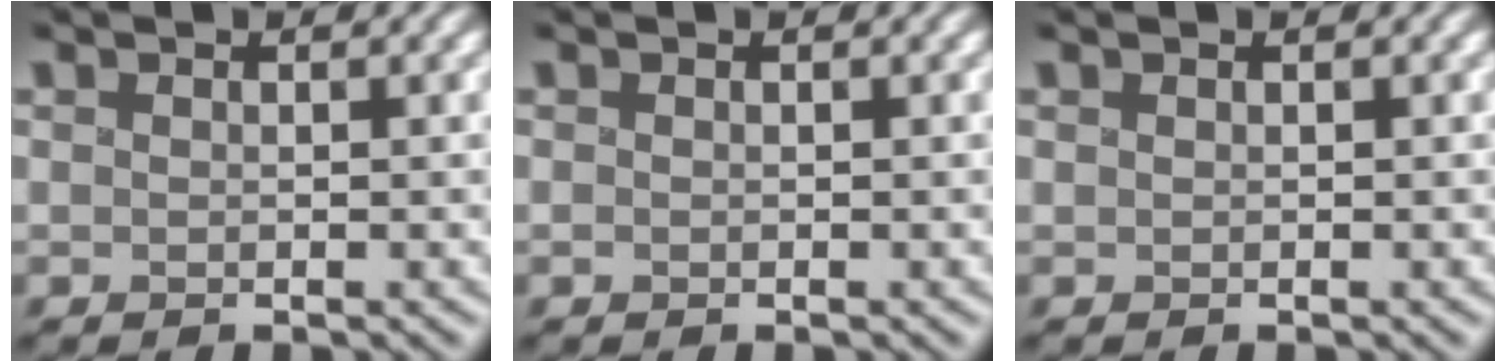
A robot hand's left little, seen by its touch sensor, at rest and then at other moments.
{"total": 0.0}
{"total": 0.0}